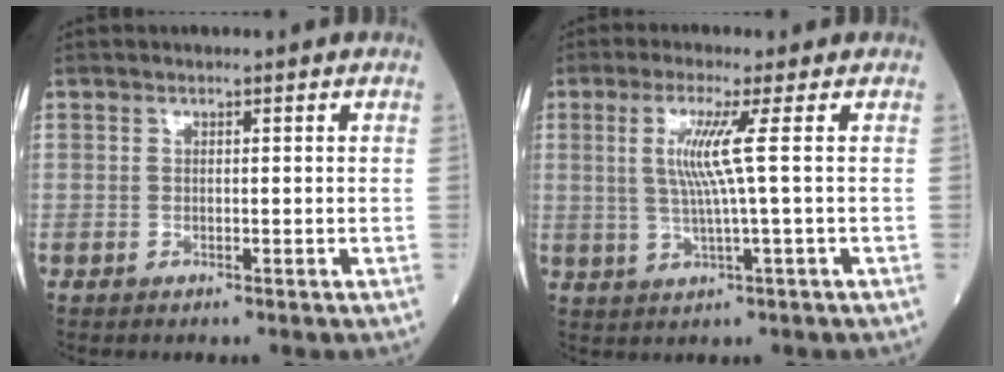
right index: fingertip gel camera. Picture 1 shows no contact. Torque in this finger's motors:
{"motor_torque": [1.07, 0.07, 0.57, 0.15]}